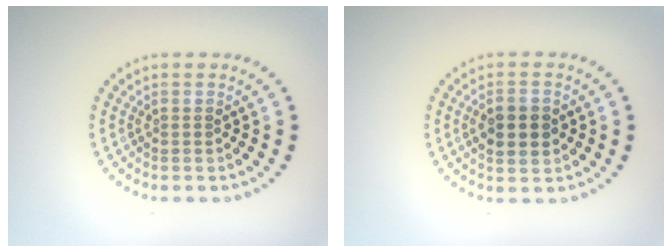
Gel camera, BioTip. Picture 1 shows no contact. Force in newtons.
{"total": 3.8, "press": 3.8, "slide": 0.2}